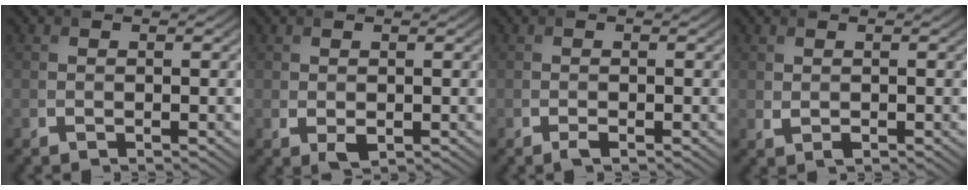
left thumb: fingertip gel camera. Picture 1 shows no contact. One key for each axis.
{"total": 1.3, "fx": -0.1, "fy": 0.8, "fz": 1.0, "tx": -0.023, "ty": -0.007, "tz": 0.005}
{"total": 0.7, "fx": -0.4, "fy": 0.1, "fz": 0.5, "tx": -0.010, "ty": -0.001, "tz": -0.008}
{"total": 0.9, "fx": 0.1, "fy": 0.5, "fz": 0.7, "tx": -0.018, "ty": -0.005, "tz": 0.008}